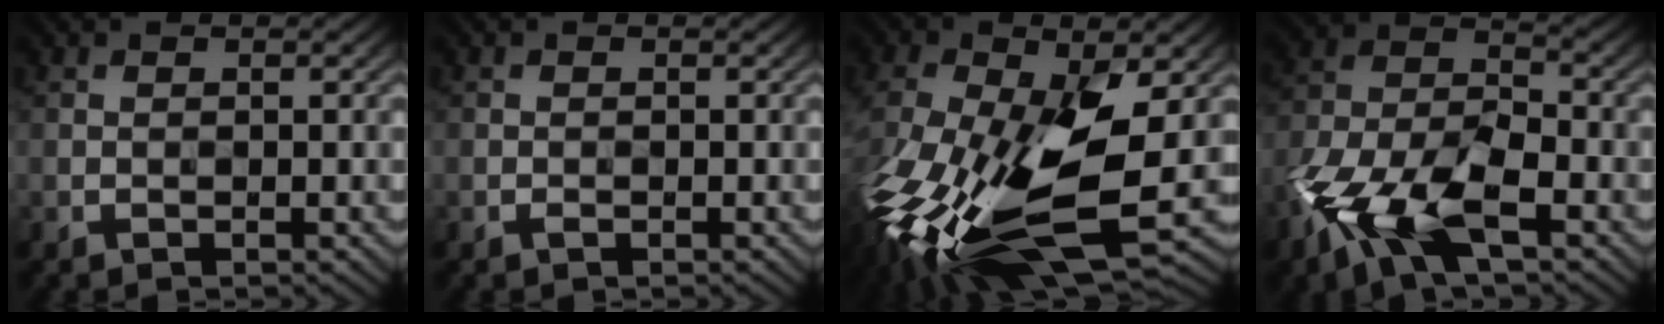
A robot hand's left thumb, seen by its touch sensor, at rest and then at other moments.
{"total": 0.6, "force": [-0.3, 0.5, 0.2], "torque": [-0.002, -0.004, -0.008]}
{"total": 17.7, "force": [-5.9, 7.5, 15.0], "torque": [-0.341, -0.056, -0.096]}
{"total": 12.0, "force": [-6.2, 6.1, 8.3], "torque": [-0.187, -0.014, -0.131]}